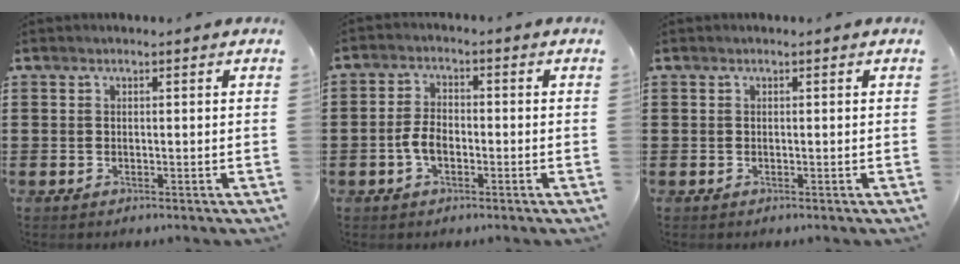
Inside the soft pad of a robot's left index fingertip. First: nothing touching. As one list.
[{"total": 4.0, "force": [-1.2, 2.1, 3.2], "torque": [-0.078, 0.001, -0.029]}, {"total": 0.0}]